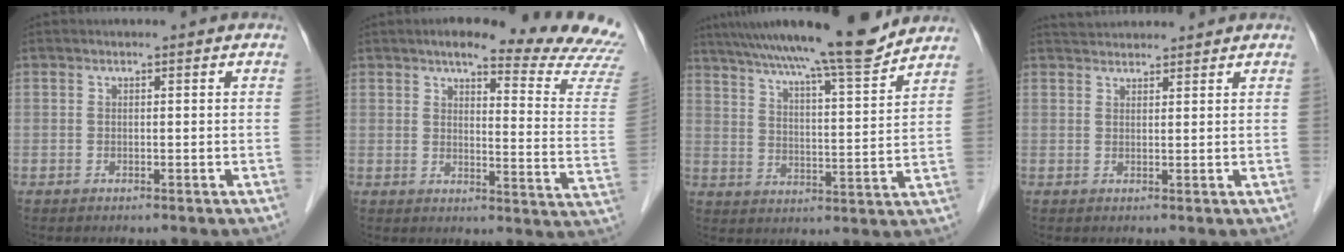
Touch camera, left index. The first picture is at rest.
{"total": 18.6, "force": [16.7, 1.5, 8.0], "torque": [-0.090, -0.078, 0.176]}
{"total": 17.6, "force": [15.1, 0.2, 9.0], "torque": [-0.145, 0.007, 0.227]}
{"total": 4.3, "force": [4.1, 0.6, 0.7], "torque": [-0.015, 0.035, 0.068]}